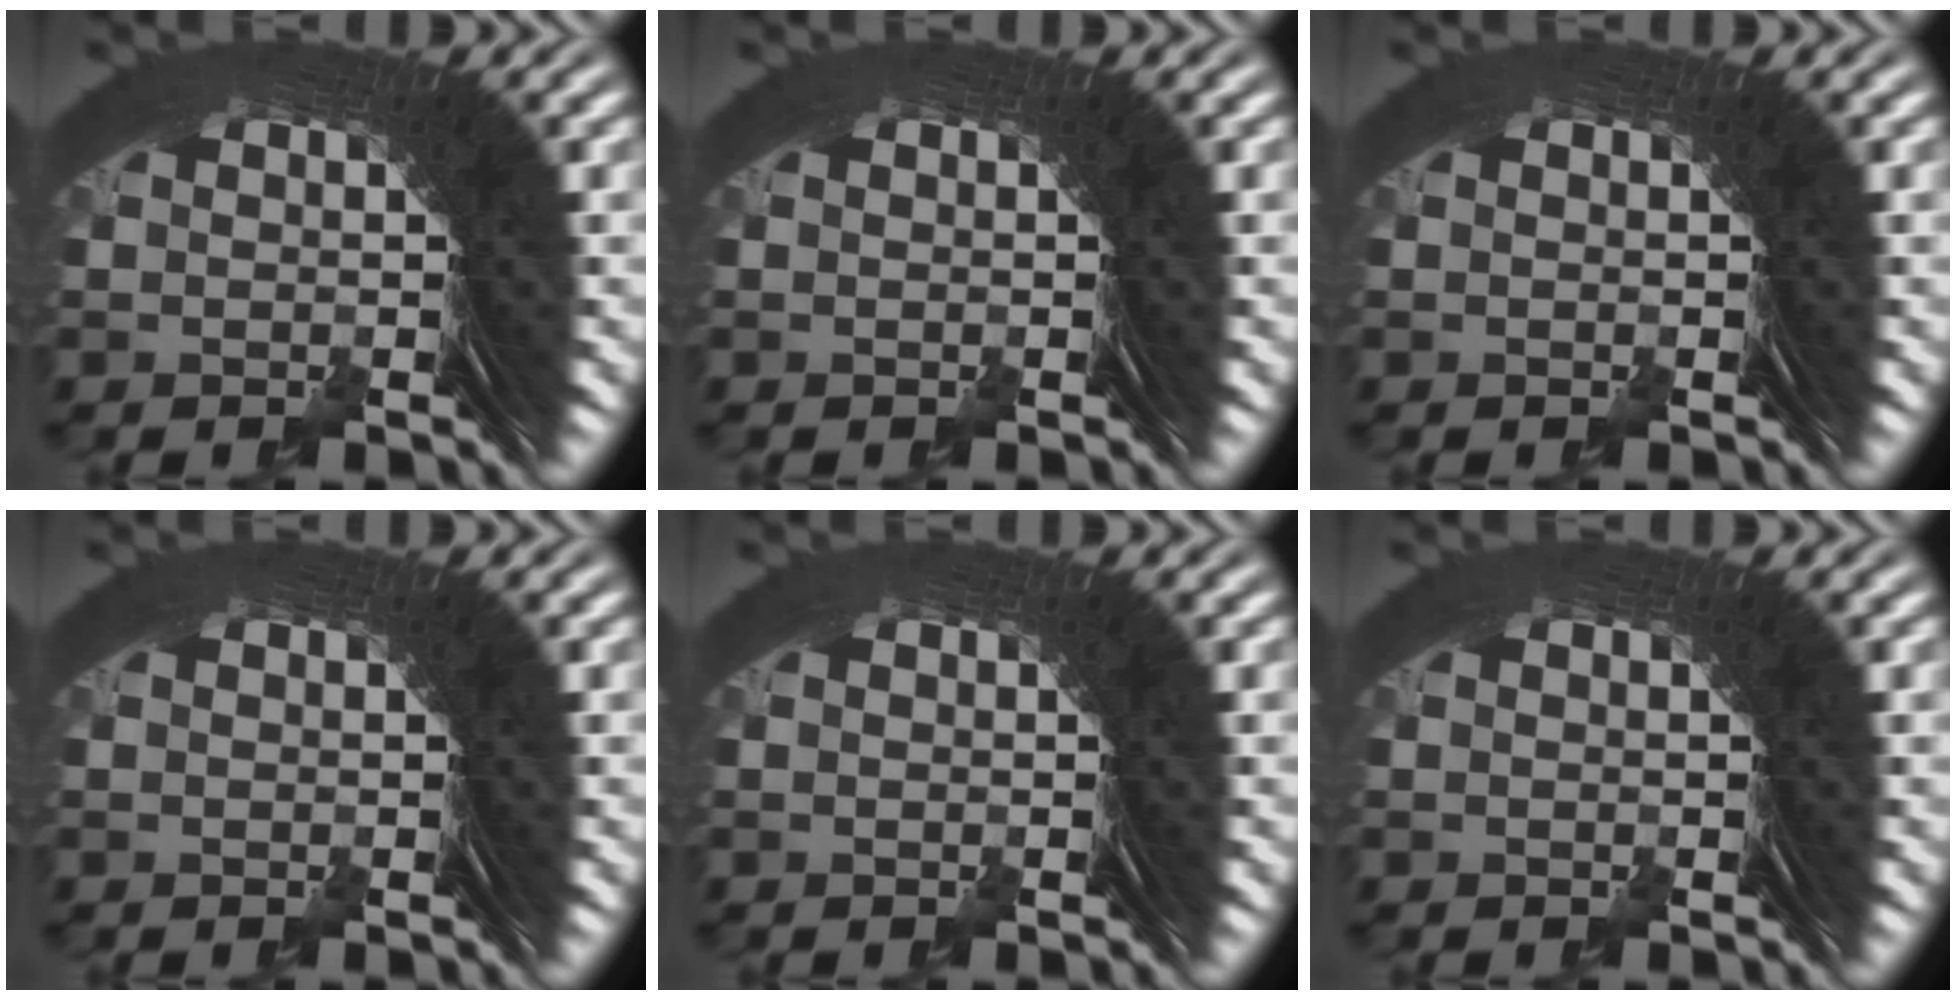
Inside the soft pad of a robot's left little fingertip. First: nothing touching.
{"total": 0.0}
{"total": 0.0}
{"total": 0.0}
{"total": 0.0}
{"total": 0.0}